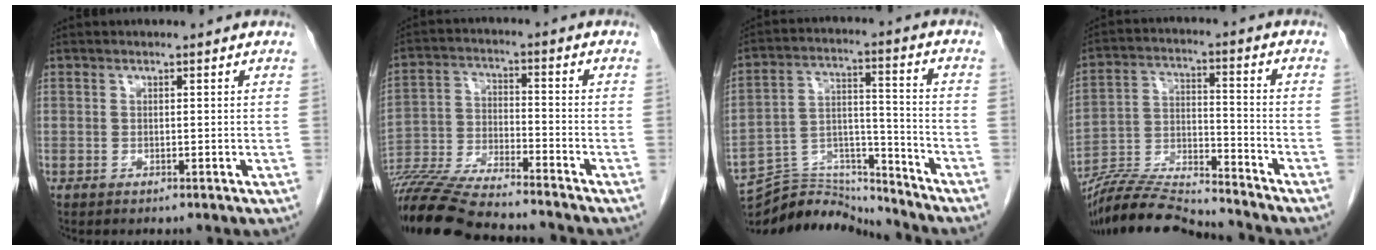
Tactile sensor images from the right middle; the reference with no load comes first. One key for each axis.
{"total": 18.0, "fx": -16.4, "fy": 1.7, "fz": 7.2, "tx": -0.144, "ty": -0.022, "tz": -0.274}
{"total": 12.8, "fx": -12.7, "fy": 1.0, "fz": 0.4, "tx": -0.006, "ty": 0.039, "tz": -0.222}
{"total": 14.4, "fx": -14.1, "fy": -0.2, "fz": 3.3, "tx": -0.062, "ty": 0.013, "tz": -0.257}